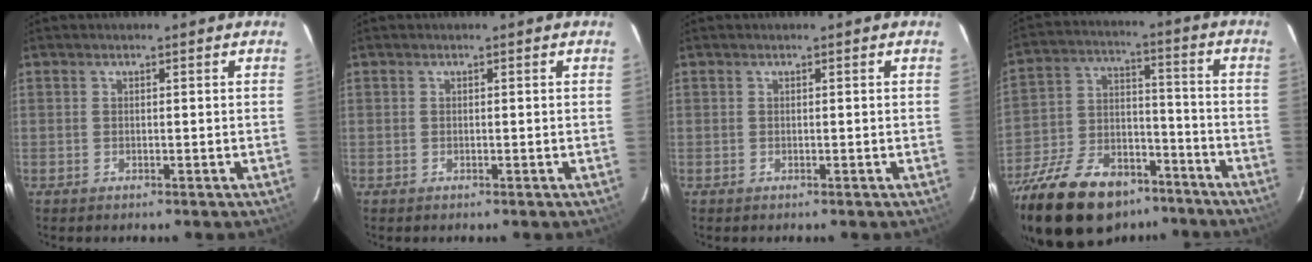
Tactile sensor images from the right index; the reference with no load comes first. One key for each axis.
{"total": 0.0}
{"total": 0.0}
{"total": 26.0, "fx": -18.6, "fy": 12.8, "fz": 12.9, "tx": -0.282, "ty": 0.000, "tz": -0.289}